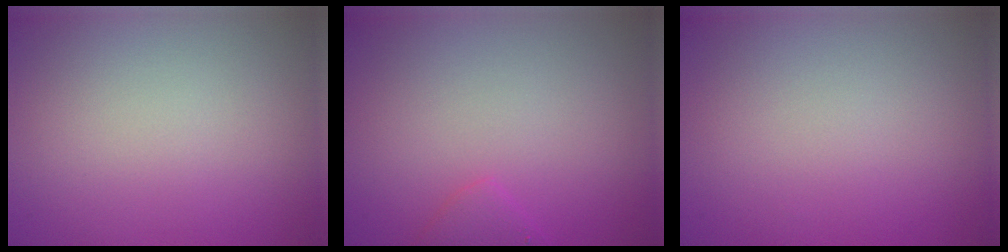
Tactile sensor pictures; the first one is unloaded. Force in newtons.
{"total": 1.3, "press": 1.3, "slide": 0.1}
{"total": 0.0}